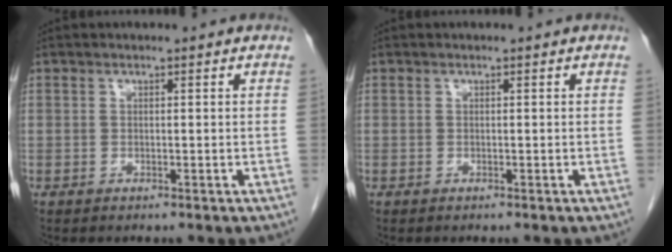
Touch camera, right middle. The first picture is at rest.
{"total": 0.0}